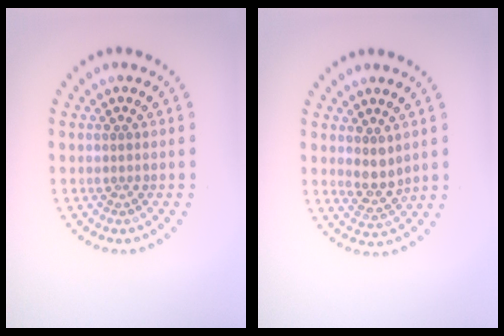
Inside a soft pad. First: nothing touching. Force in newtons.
{"total": 2.3, "press": 2.1, "slide": 1.0}